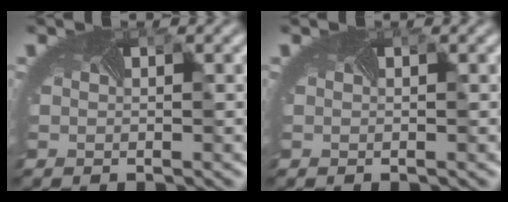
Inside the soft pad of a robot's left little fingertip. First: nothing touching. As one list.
[{"total": 0.0}]